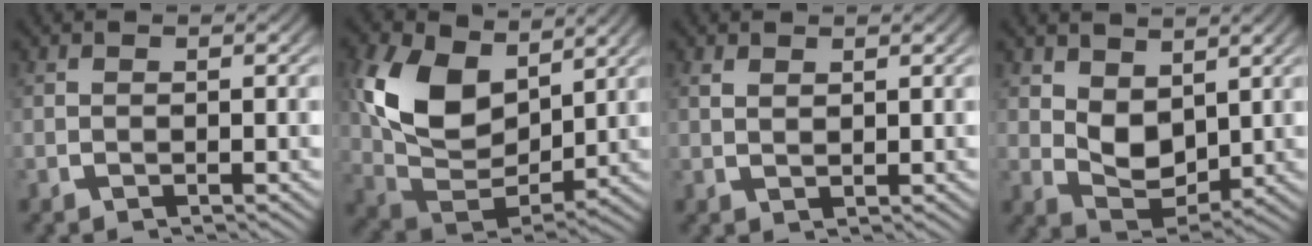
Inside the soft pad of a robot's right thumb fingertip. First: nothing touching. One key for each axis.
{"total": 10.7, "fx": 1.4, "fy": 6.8, "fz": 8.2, "tx": -0.186, "ty": -0.035, "tz": 0.038}
{"total": 1.0, "fx": 0.9, "fy": 0.2, "fz": 0.3, "tx": 0.002, "ty": 0.002, "tz": 0.023}
{"total": 4.8, "fx": 1.1, "fy": 3.1, "fz": 3.4, "tx": -0.071, "ty": -0.026, "tz": 0.029}